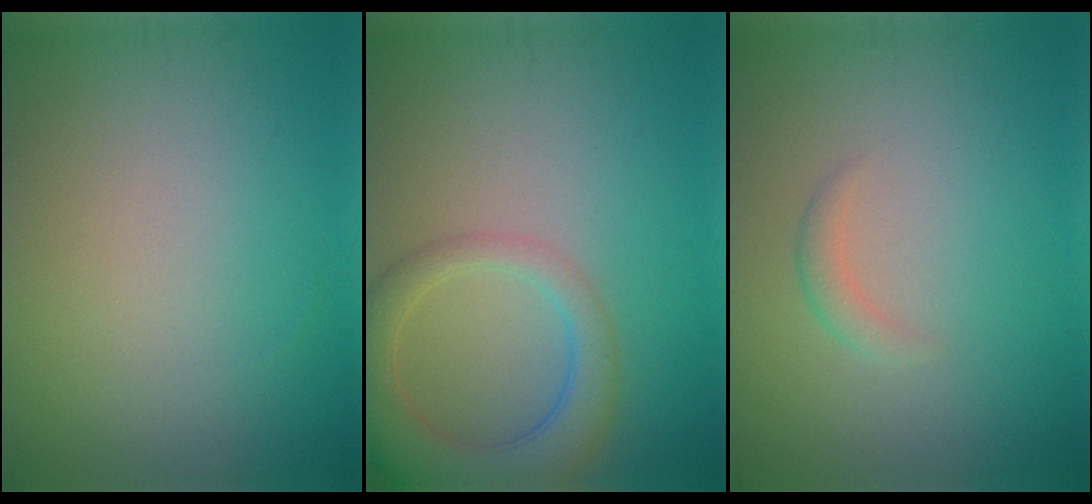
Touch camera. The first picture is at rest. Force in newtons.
{"total": 5.6, "press": 5.6, "slide": 0.4}
{"total": 1.1, "press": 1.1, "slide": 0.1}